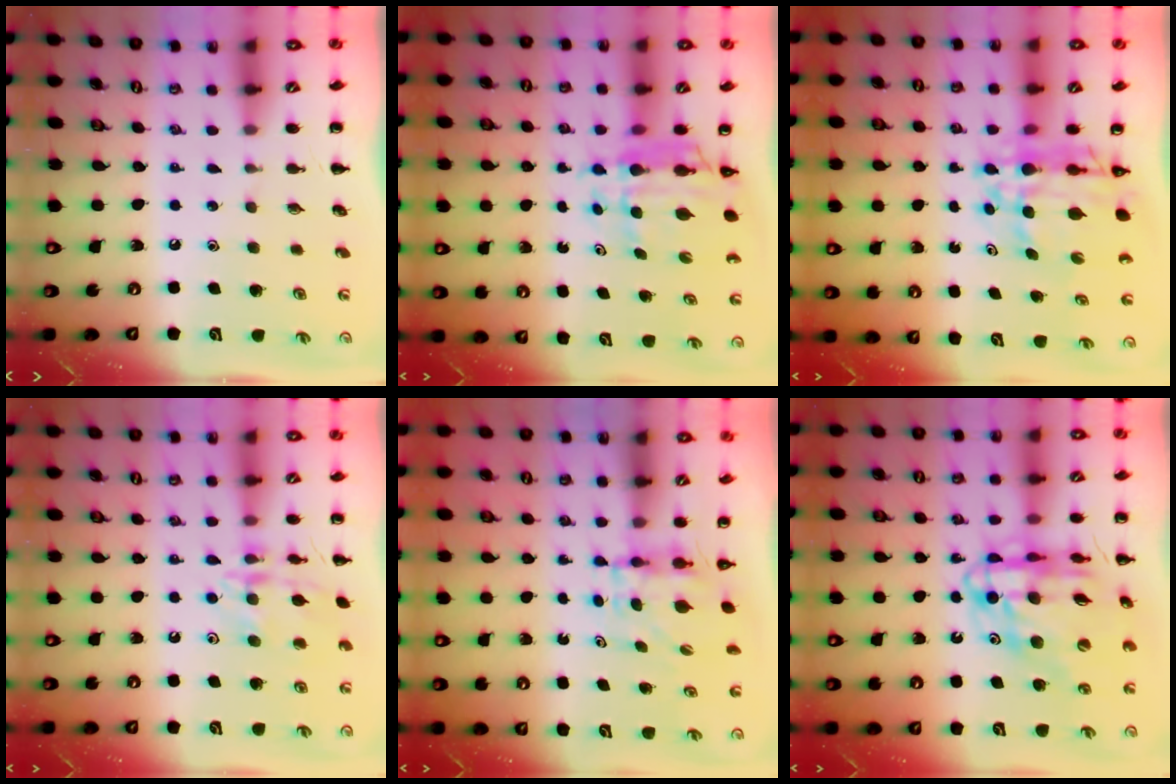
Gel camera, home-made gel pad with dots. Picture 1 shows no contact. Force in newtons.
{"total": 8.8, "press": 8.3, "slide": 2.9}
{"total": 12.6, "press": 12.1, "slide": 3.7}
{"total": 14.5, "press": 14.5, "slide": 0.8}
{"total": 4.2, "press": 4.2, "slide": 0.1}
{"total": 18.2, "press": 17.7, "slide": 4.5}